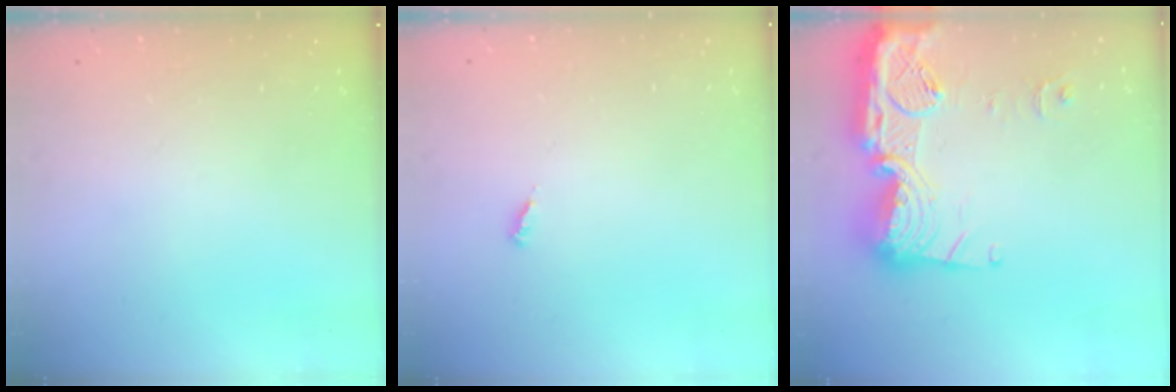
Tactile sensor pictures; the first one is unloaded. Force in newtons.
{"total": 3.2, "press": 3.2, "slide": 0.3}
{"total": 23.2, "press": 23.1, "slide": 2.1}